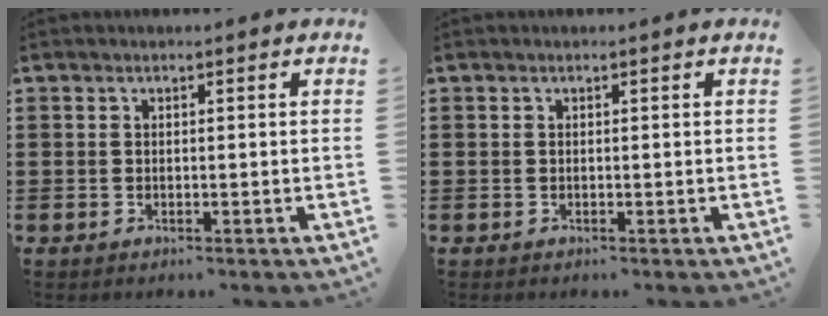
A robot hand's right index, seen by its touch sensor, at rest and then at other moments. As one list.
[{"total": 0.0}]